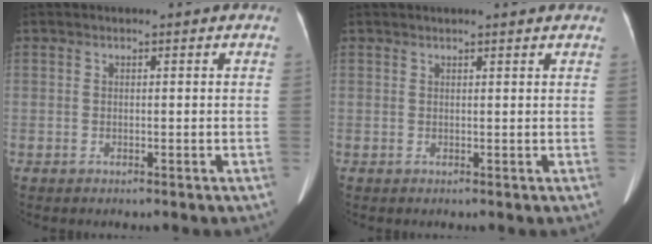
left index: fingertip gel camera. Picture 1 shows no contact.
{"total": 5.7, "force": [5.0, 0.6, 2.7], "torque": [-0.037, 0.027, 0.056]}